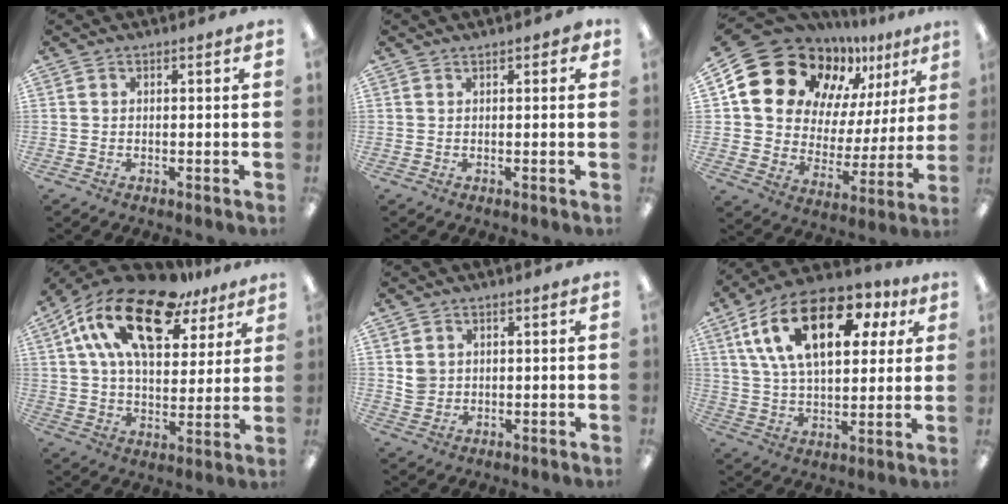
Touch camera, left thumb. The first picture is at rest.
{"total": 1.4, "force": [0.9, 0.6, 0.8], "torque": [-0.010, 0.000, 0.014]}
{"total": 19.9, "force": [13.1, 12.8, 7.8], "torque": [-0.145, -0.096, 0.247]}
{"total": 22.1, "force": [12.8, 11.1, 14.2], "torque": [-0.260, -0.053, 0.224]}
{"total": 3.4, "force": [0.8, 3.2, 0.7], "torque": [-0.004, -0.002, 0.013]}
{"total": 22.2, "force": [9.8, 11.8, 16.0], "torque": [-0.290, -0.020, 0.164]}